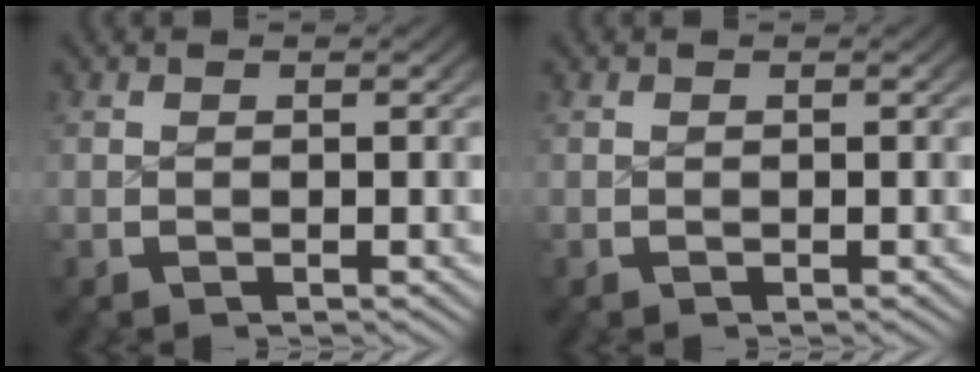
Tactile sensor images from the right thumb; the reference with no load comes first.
{"total": 0.0}